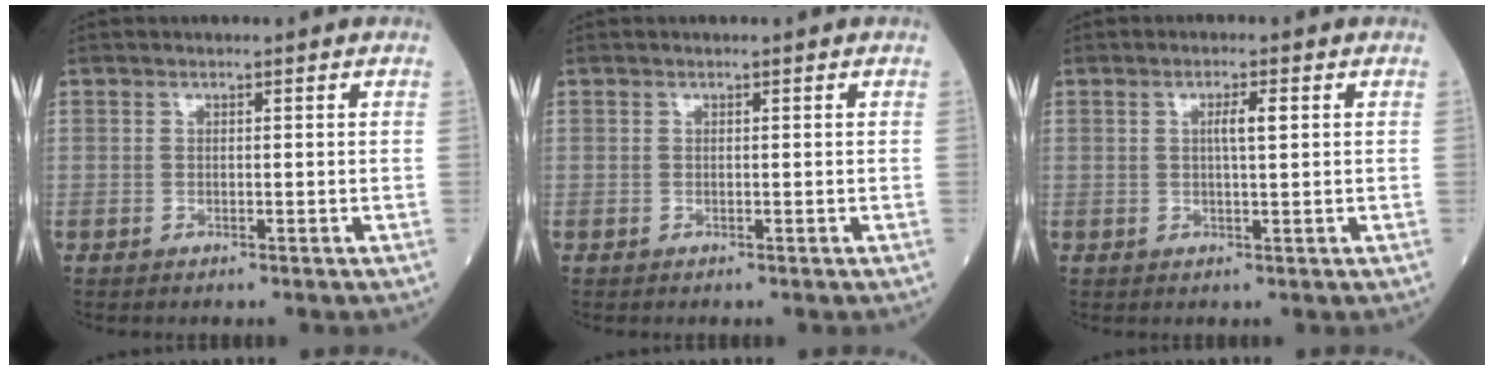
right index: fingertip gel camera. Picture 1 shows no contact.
{"total": 0.0}
{"total": 2.5, "force": [0.6, 0.2, 2.4], "torque": [-0.044, 0.002, 0.008]}